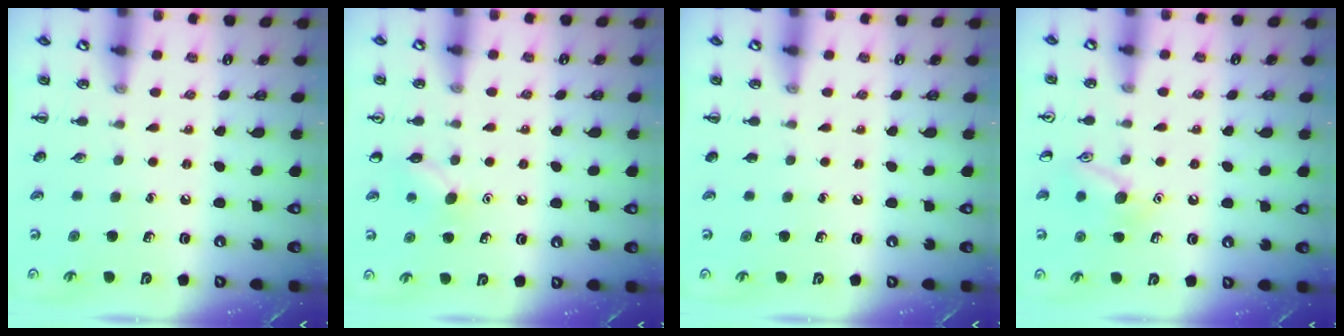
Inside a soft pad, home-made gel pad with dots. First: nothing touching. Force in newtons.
{"total": 6.6, "press": 6.4, "slide": 1.7}
{"total": 0.0}
{"total": 9.9, "press": 9.9, "slide": 0.8}